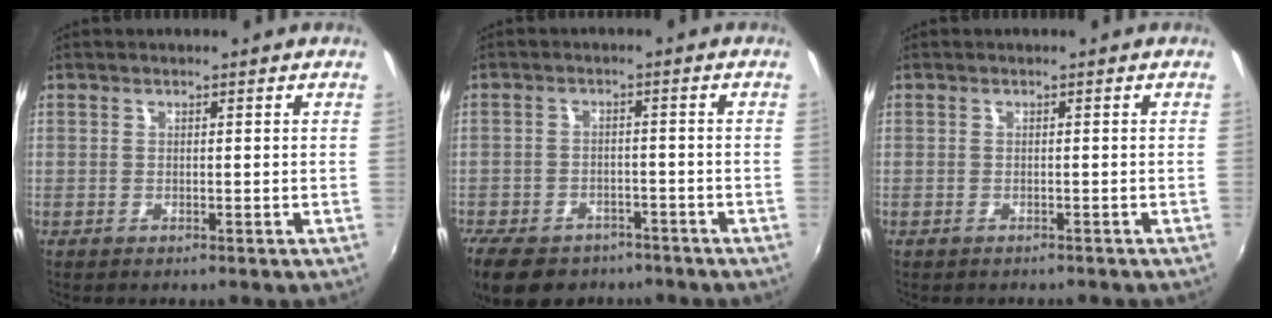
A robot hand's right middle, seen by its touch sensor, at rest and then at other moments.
{"total": 12.4, "force": [-9.1, 6.6, 5.3], "torque": [-0.134, -0.012, -0.142]}
{"total": 1.7, "force": [-1.5, 0.4, 0.4], "torque": [-0.014, -0.011, -0.020]}